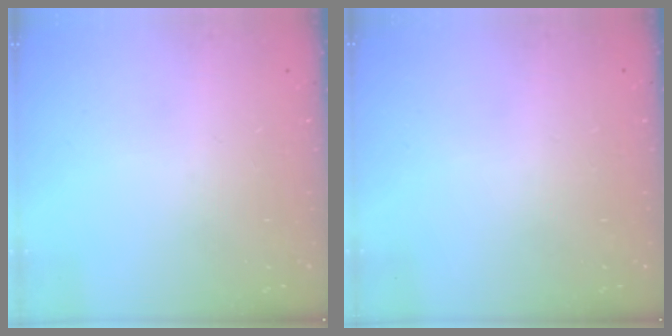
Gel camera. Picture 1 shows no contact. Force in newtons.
{"total": 2.5, "press": 2.5, "slide": 0.2}